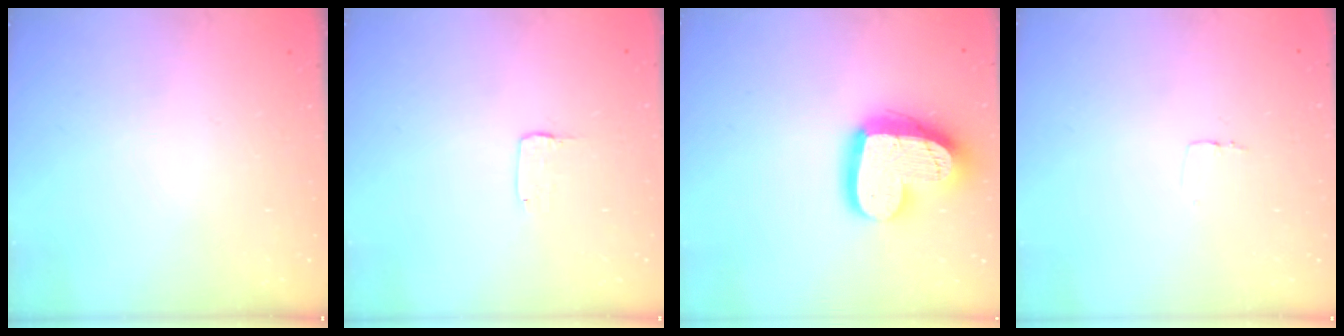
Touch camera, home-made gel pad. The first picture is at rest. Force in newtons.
{"total": 1.3, "press": 1.2, "slide": 0.1}
{"total": 18.8, "press": 18.7, "slide": 1.8}
{"total": 2.6, "press": 2.6, "slide": 0.1}